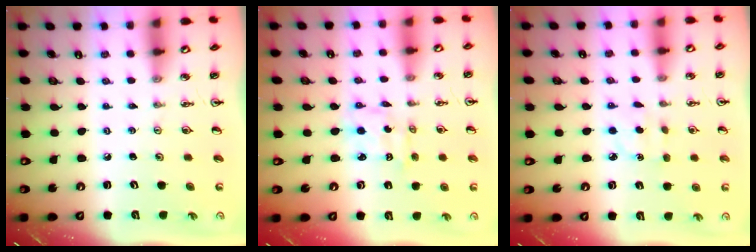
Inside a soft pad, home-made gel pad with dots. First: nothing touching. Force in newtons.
{"total": 1.9, "press": 1.9, "slide": 0.1}
{"total": 3.3, "press": 3.2, "slide": 0.6}